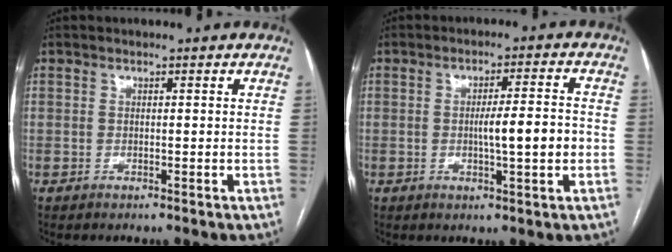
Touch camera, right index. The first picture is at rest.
{"total": 6.6, "force": [-1.0, 0.4, 6.6], "torque": [-0.104, 0.005, -0.013]}